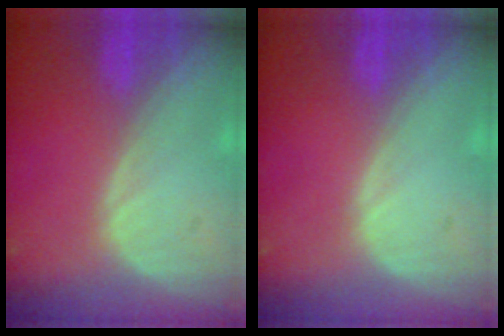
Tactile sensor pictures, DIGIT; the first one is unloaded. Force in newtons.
{"total": 0.0}